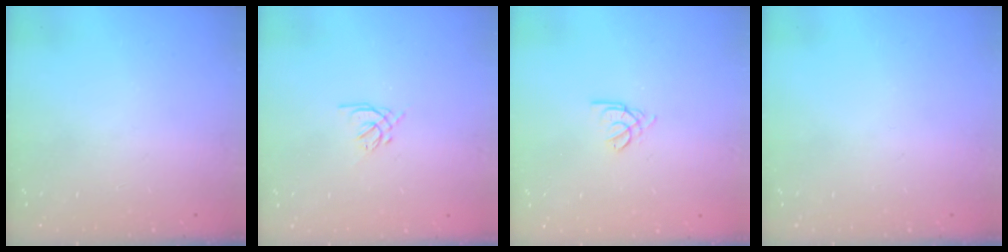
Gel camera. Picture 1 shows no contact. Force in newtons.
{"total": 1.6, "press": 1.5, "slide": 0.6}
{"total": 2.5, "press": 2.5, "slide": 0.5}
{"total": 0.0}